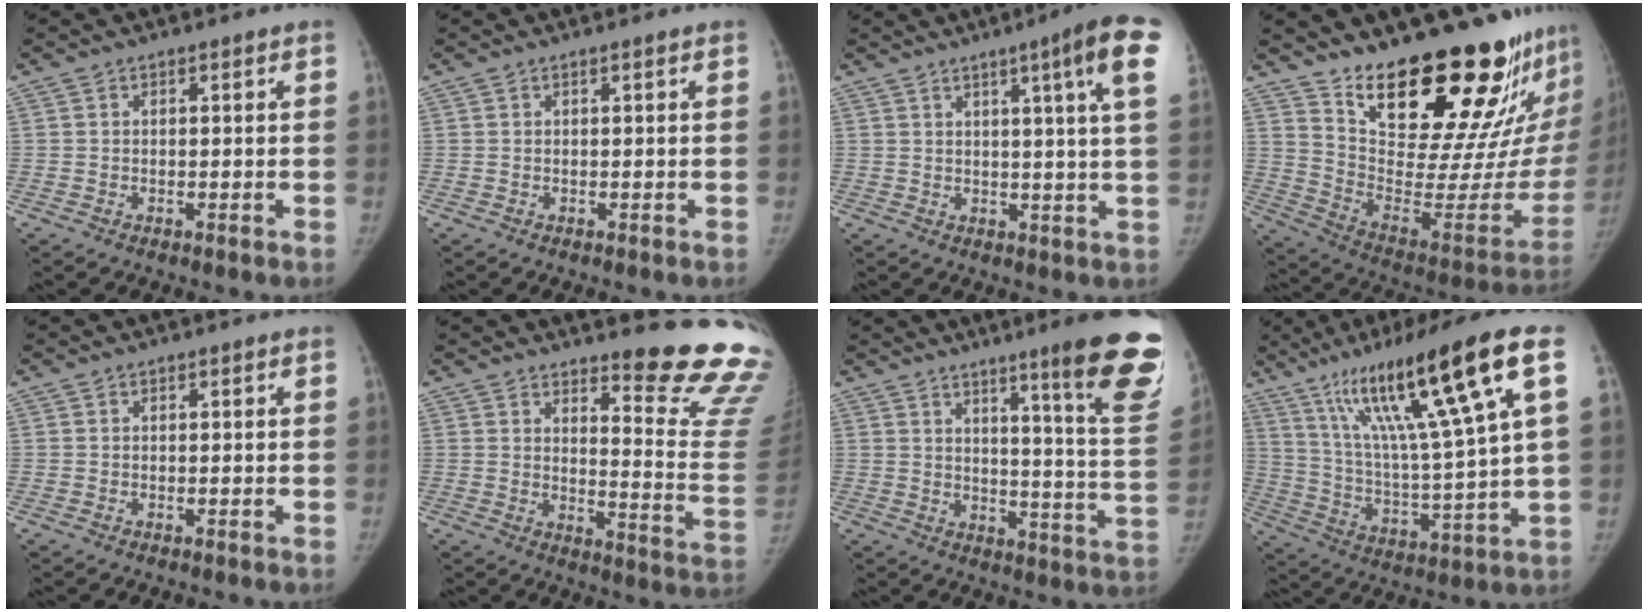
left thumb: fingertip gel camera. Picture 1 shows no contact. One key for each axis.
{"total": 0.0}
{"total": 10.7, "fx": 4.7, "fy": 0.1, "fz": 9.6, "tx": -0.122, "ty": -0.016, "tz": 0.048}
{"total": 29.2, "fx": 22.2, "fy": 8.7, "fz": 16.8, "tx": -0.218, "ty": -0.154, "tz": 0.331}
{"total": 0.0}
{"total": 17.1, "fx": 15.0, "fy": 1.8, "fz": 8.0, "tx": -0.073, "ty": -0.188, "tz": 0.177}
{"total": 18.8, "fx": 11.5, "fy": 1.2, "fz": 14.8, "tx": -0.161, "ty": -0.076, "tz": 0.151}
{"total": 22.9, "fx": 10.9, "fy": 2.5, "fz": 20.0, "tx": -0.338, "ty": -0.025, "tz": 0.187}